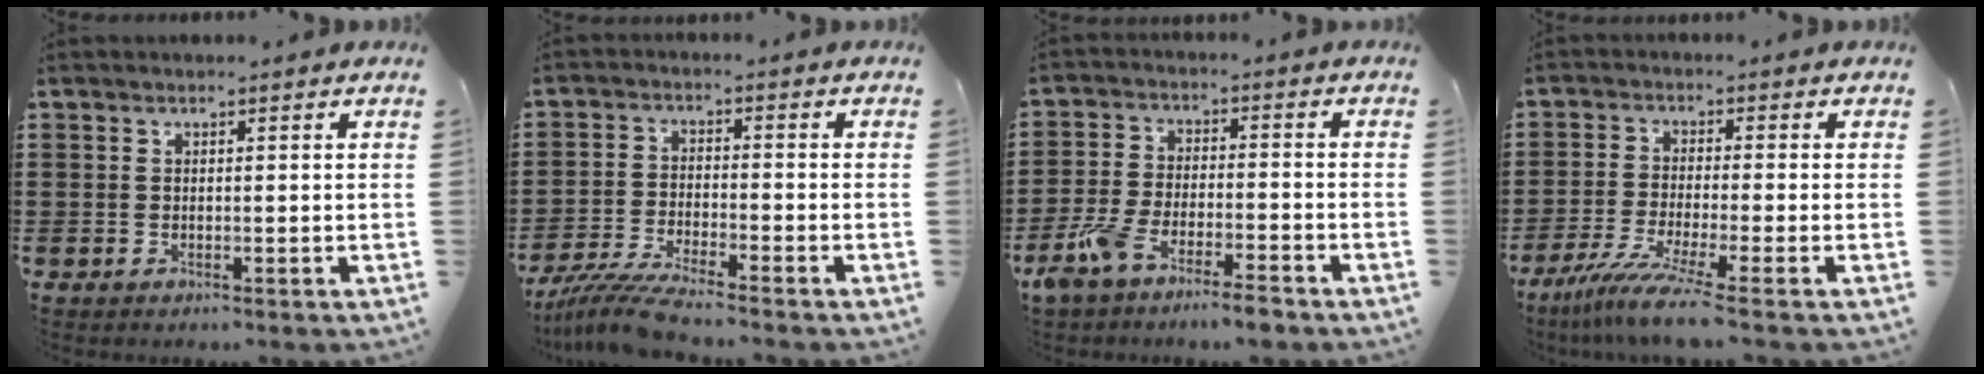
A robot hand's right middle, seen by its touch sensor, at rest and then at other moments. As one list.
[{"total": 6.5, "force": [-5.9, -0.3, 2.7], "torque": [-0.067, -0.020, -0.115]}, {"total": 6.8, "force": [-5.6, 0.9, 3.8], "torque": [-0.096, -0.010, -0.109]}, {"total": 6.4, "force": [-4.7, -0.6, 4.2], "torque": [-0.096, -0.029, -0.091]}]